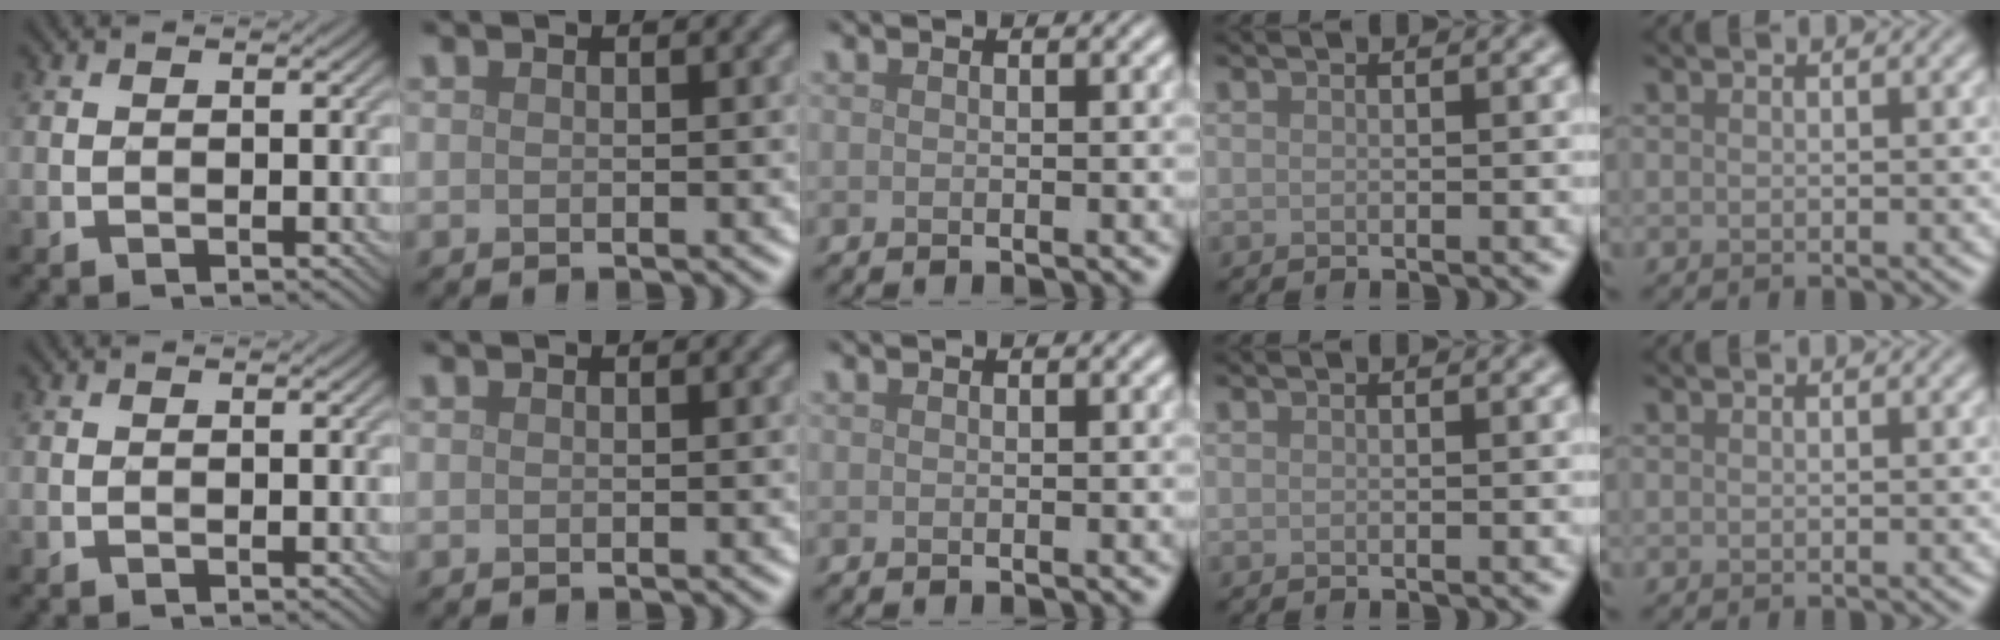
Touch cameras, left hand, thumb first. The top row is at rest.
{}